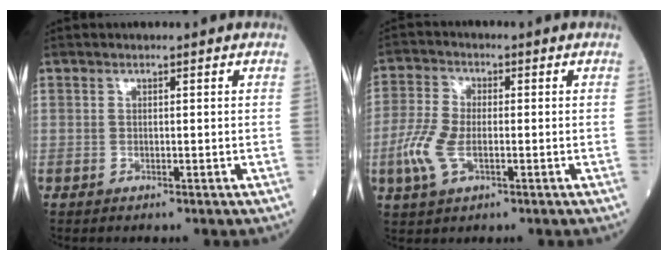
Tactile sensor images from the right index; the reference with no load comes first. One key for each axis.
{"total": 7.1, "fx": -1.8, "fy": 3.3, "fz": 6.0, "tx": -0.155, "ty": -0.003, "tz": -0.038}